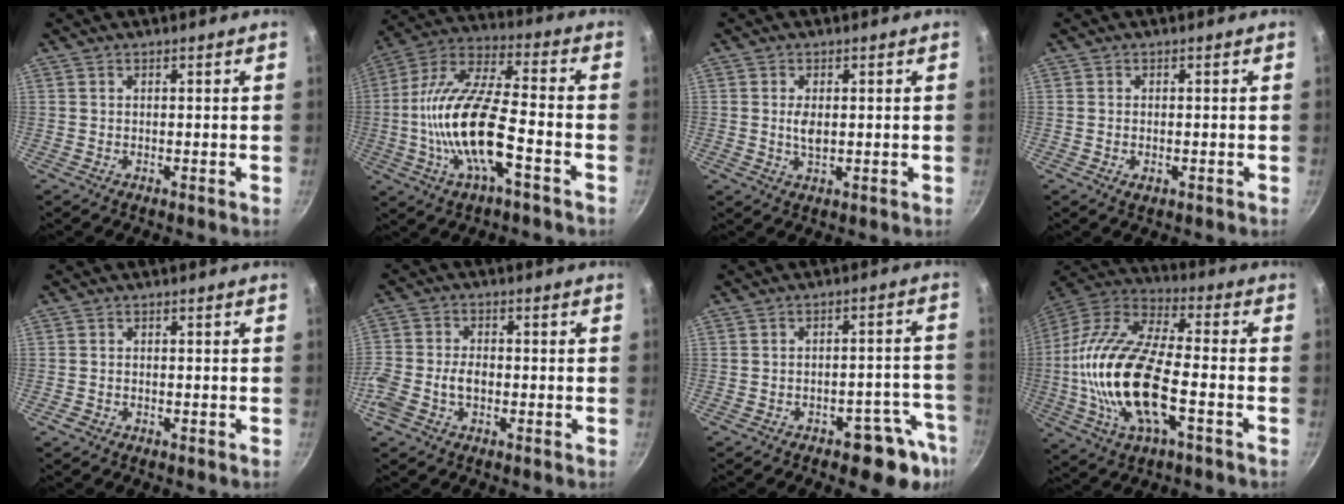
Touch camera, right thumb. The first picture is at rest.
{"total": 18.5, "force": [-5.2, 6.4, 16.6], "torque": [-0.319, 0.036, -0.112]}
{"total": 2.9, "force": [0.2, 1.5, 2.4], "torque": [-0.045, -0.003, 0.004]}
{"total": 1.5, "force": [-0.5, 0.8, 1.2], "torque": [-0.019, -0.003, -0.006]}
{"total": 1.2, "force": [-0.7, 0.8, 0.5], "torque": [-0.012, 0.003, -0.011]}
{"total": 7.3, "force": [-2.4, 4.7, 5.1], "torque": [-0.105, 0.024, -0.056]}
{"total": 8.9, "force": [-5.6, 4.1, 5.6], "torque": [-0.009, 0.059, -0.063]}
{"total": 23.1, "force": [-4.5, 9.7, 20.5], "torque": [-0.410, 0.026, -0.097]}